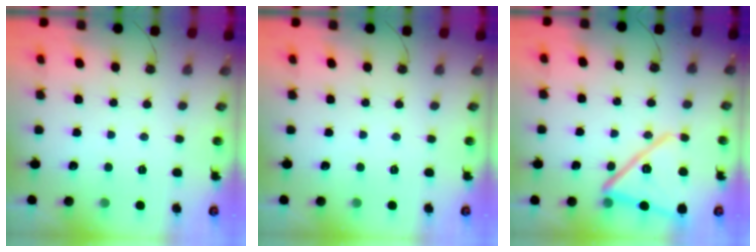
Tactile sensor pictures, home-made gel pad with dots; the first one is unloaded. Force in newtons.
{"total": 0.0}
{"total": 16.9, "press": 16.9, "slide": 1.1}